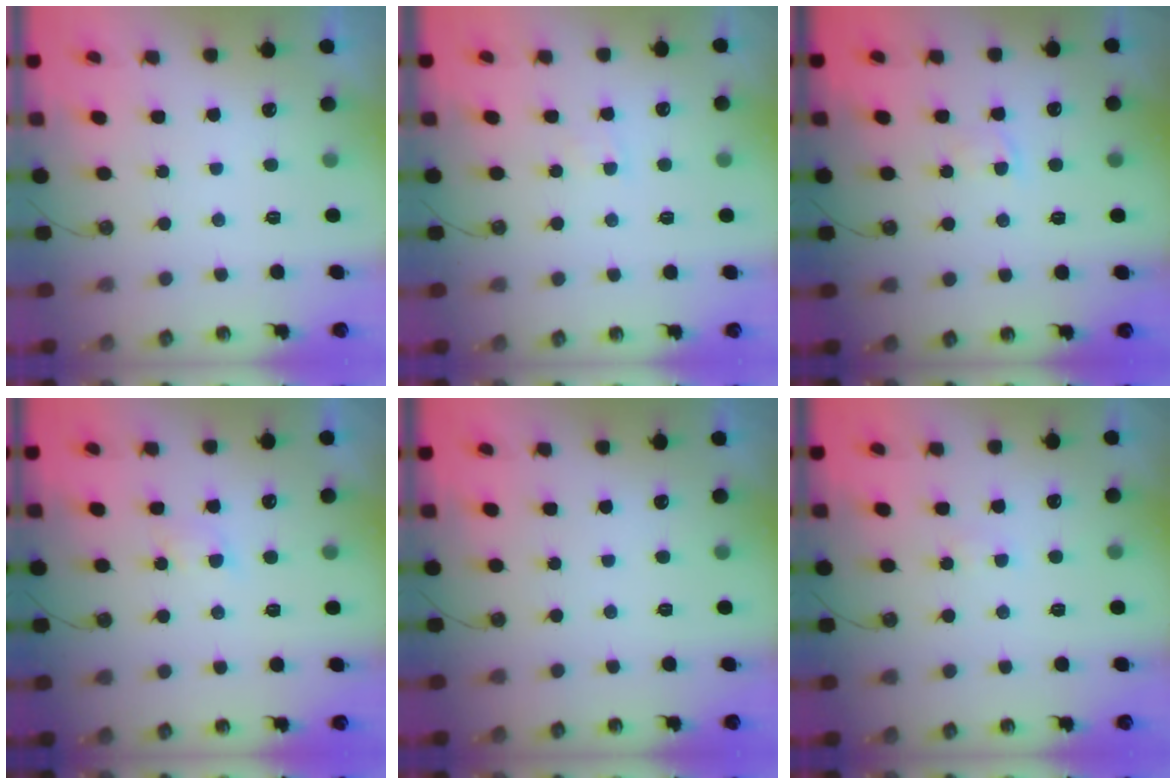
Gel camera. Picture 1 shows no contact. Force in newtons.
{"total": 4.0, "press": 3.9, "slide": 0.4}
{"total": 1.5, "press": 1.4, "slide": 0.3}
{"total": 3.2, "press": 3.2, "slide": 0.6}
{"total": 0.0}
{"total": 2.4, "press": 2.3, "slide": 0.4}